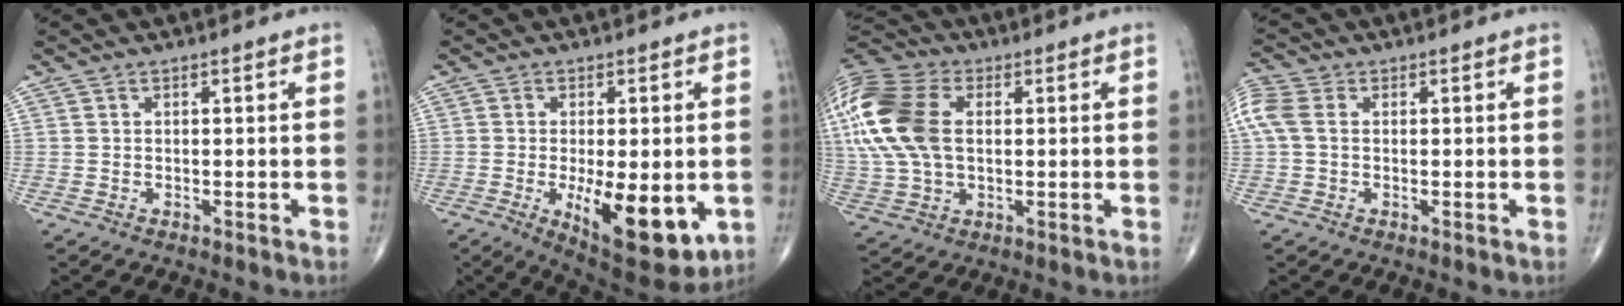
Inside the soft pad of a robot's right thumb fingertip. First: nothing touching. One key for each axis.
{"total": 15.0, "fx": -3.6, "fy": 5.9, "fz": 13.3, "tx": -0.188, "ty": -0.025, "tz": -0.037}
{"total": 21.9, "fx": 3.8, "fy": 14.0, "fz": 16.4, "tx": -0.404, "ty": 0.021, "tz": 0.070}
{"total": 5.7, "fx": 0.6, "fy": 4.0, "fz": 4.0, "tx": -0.115, "ty": 0.019, "tz": 0.010}